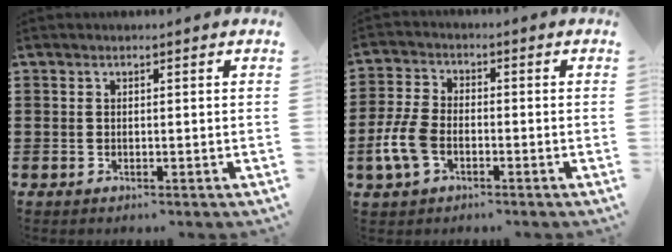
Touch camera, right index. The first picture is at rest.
{"total": 6.1, "force": [-2.4, 3.7, 4.2], "torque": [-0.115, -0.003, -0.052]}